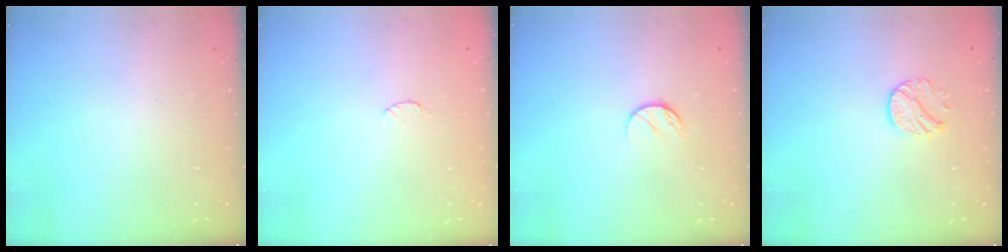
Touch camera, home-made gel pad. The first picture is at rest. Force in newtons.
{"total": 4.8, "press": 4.7, "slide": 0.6}
{"total": 7.8, "press": 7.7, "slide": 0.8}
{"total": 7.6, "press": 7.6, "slide": 0.2}